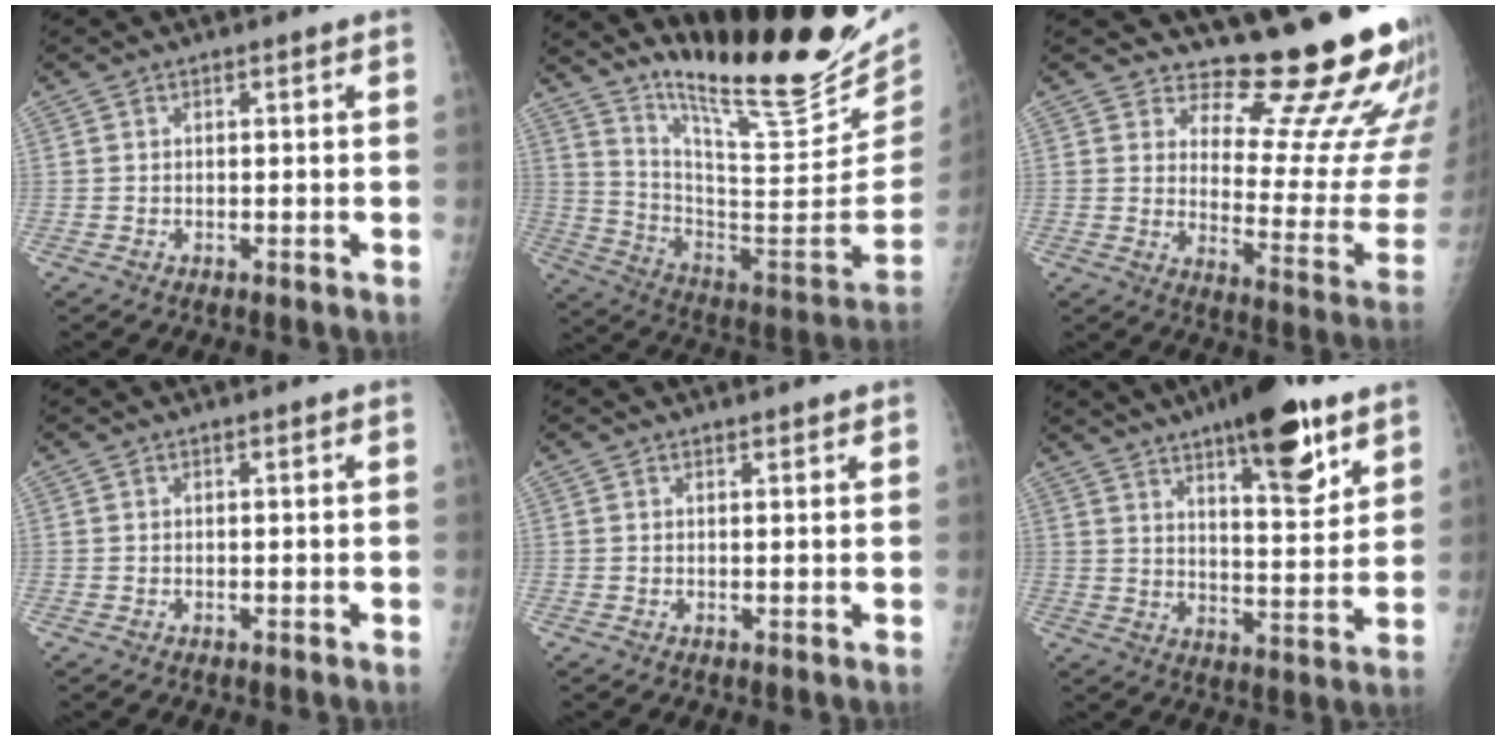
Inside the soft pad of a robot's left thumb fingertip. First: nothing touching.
{"total": 26.9, "force": [22.2, 4.3, 14.6], "torque": [-0.201, -0.152, 0.338]}
{"total": 19.0, "force": [16.1, 5.2, 8.6], "torque": [-0.061, -0.160, 0.200]}
{"total": 0.0}
{"total": 1.1, "force": [1.0, 0.3, 0.3], "torque": [-0.002, -0.005, 0.014]}
{"total": 17.0, "force": [10.4, 5.3, 12.4], "torque": [-0.150, -0.055, 0.157]}